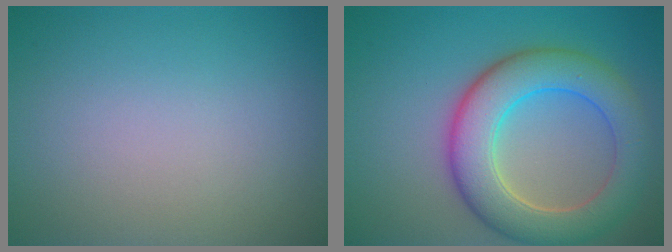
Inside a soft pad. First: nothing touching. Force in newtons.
{"total": 7.9, "press": 7.9, "slide": 0.5}